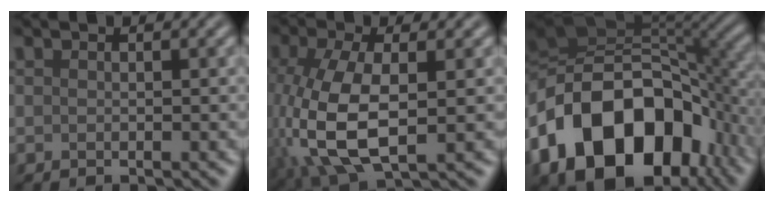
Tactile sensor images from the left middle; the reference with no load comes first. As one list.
[{"total": 9.7, "force": [-1.5, 4.8, 8.3], "torque": [-0.203, -0.015, -0.027]}, {"total": 17.9, "force": [-5.9, 12.0, 11.9], "torque": [-0.227, -0.002, -0.103]}]